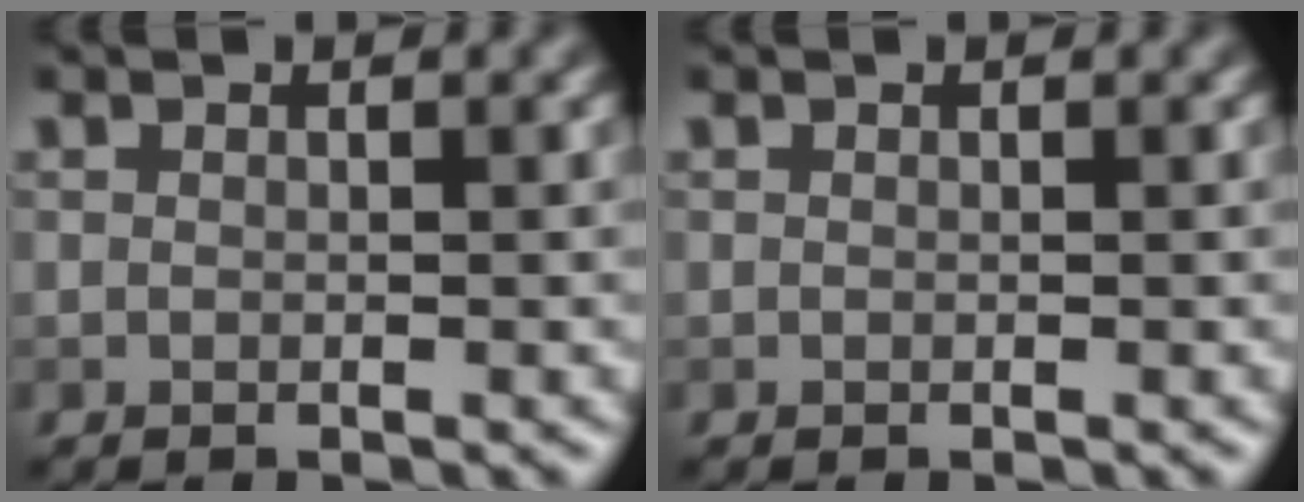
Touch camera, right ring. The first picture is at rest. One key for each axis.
{"total": 0.0}